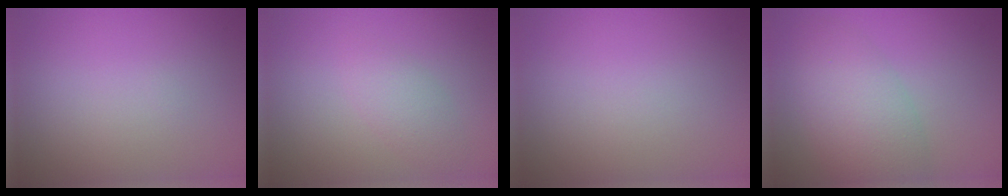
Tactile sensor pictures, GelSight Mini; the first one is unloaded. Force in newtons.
{"total": 2.0, "press": 2.0, "slide": 0.1}
{"total": 0.0}
{"total": 6.1, "press": 6.1, "slide": 0.2}